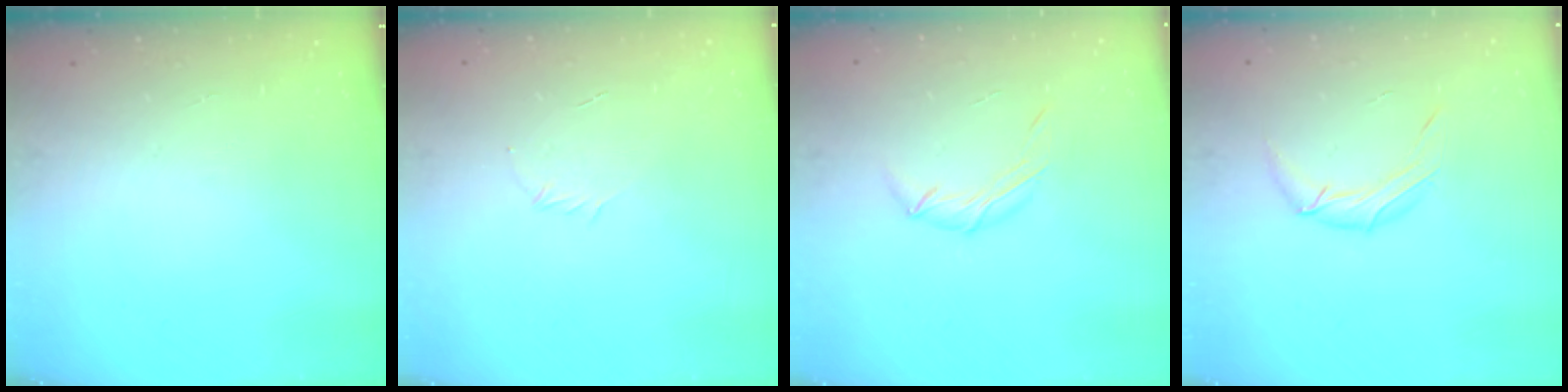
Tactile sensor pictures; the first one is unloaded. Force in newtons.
{"total": 2.8, "press": 2.7, "slide": 0.8}
{"total": 6.5, "press": 6.5, "slide": 0.4}
{"total": 7.2, "press": 7.2, "slide": 0.7}